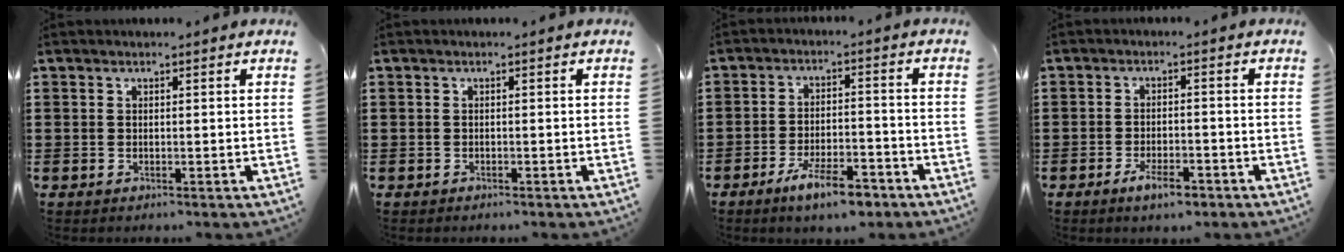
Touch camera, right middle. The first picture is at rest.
{"total": 0.5, "force": [-0.5, 0.1, 0.0], "torque": [-0.001, 0.000, -0.011]}
{"total": 7.4, "force": [-5.5, 1.7, 4.6], "torque": [-0.089, 0.001, -0.101]}
{"total": 4.1, "force": [-2.9, 1.2, 2.7], "torque": [-0.050, 0.003, -0.053]}